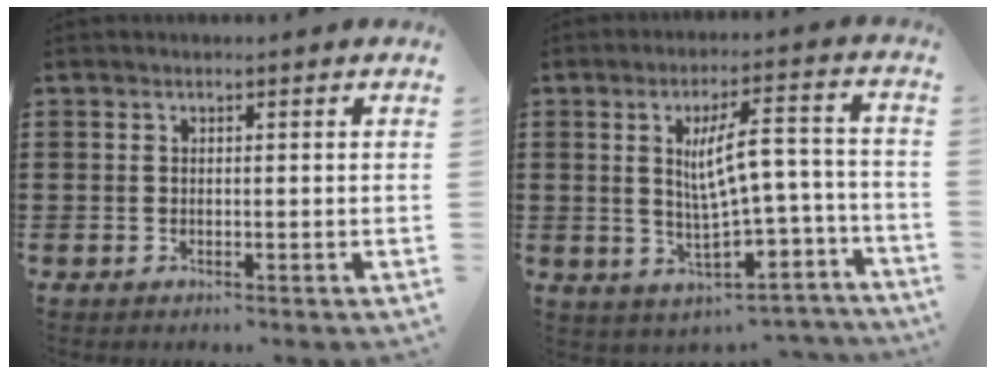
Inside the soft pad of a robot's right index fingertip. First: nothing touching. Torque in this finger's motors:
{"motor_torque": [1.04, 0.22, 0.69, 0.20]}